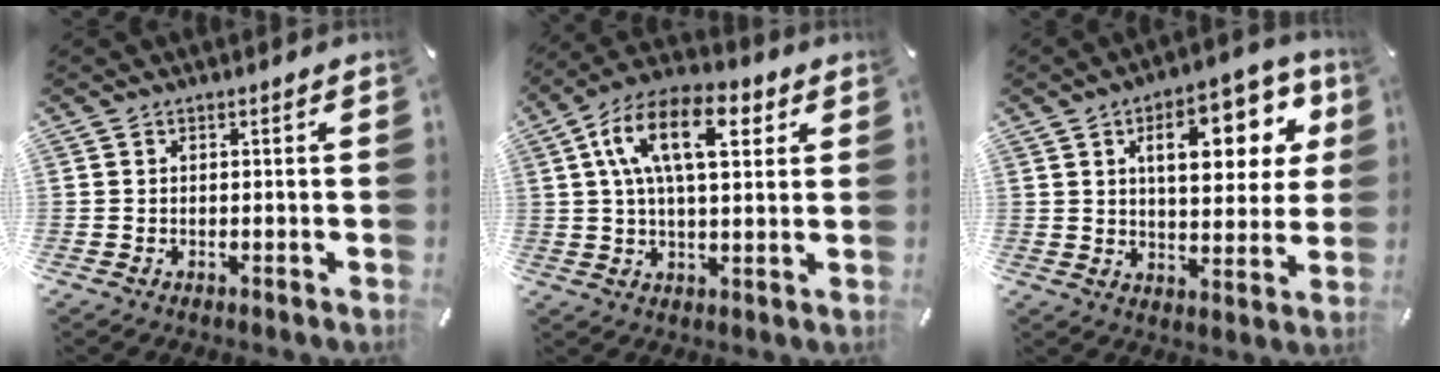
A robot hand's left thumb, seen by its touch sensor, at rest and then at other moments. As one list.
[{"total": 14.9, "force": [5.3, 7.4, 11.8], "torque": [-0.229, 0.004, 0.087]}, {"total": 16.8, "force": [6.4, 8.4, 13.1], "torque": [-0.182, -0.011, 0.099]}]